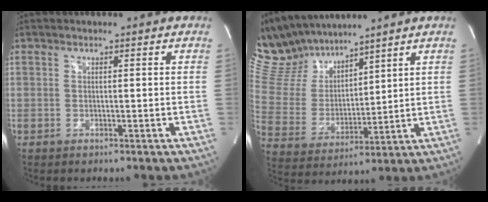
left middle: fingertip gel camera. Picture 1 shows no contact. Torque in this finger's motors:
{"motor_torque": [0.45, -1.29, -0.08, -0.08]}